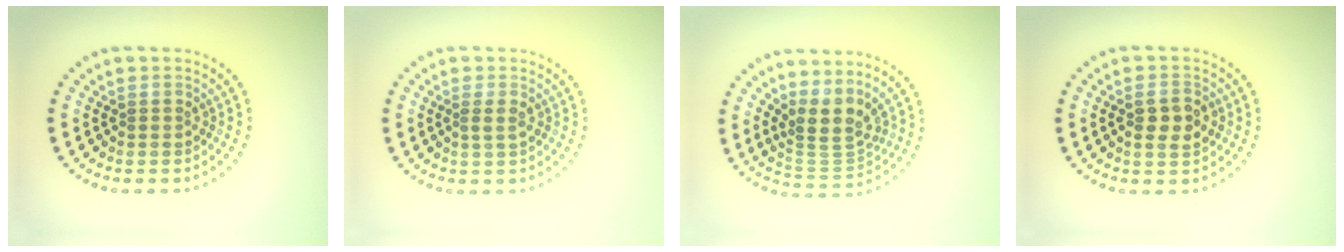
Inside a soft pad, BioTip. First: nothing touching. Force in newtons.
{"total": 0.6, "press": 0.5, "slide": 0.3}
{"total": 3.4, "press": 2.4, "slide": 2.3}
{"total": 2.6, "press": 2.6, "slide": 0.2}